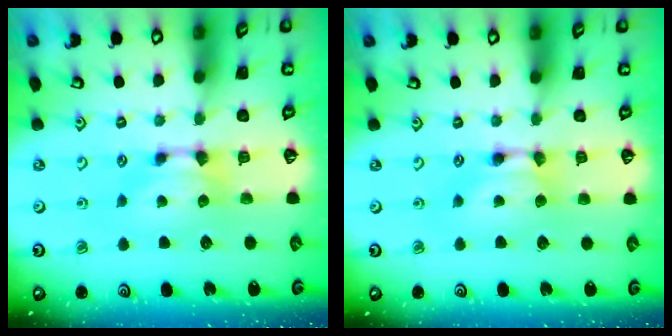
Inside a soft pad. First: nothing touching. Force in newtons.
{"total": 1.6, "press": 1.6, "slide": 0.2}